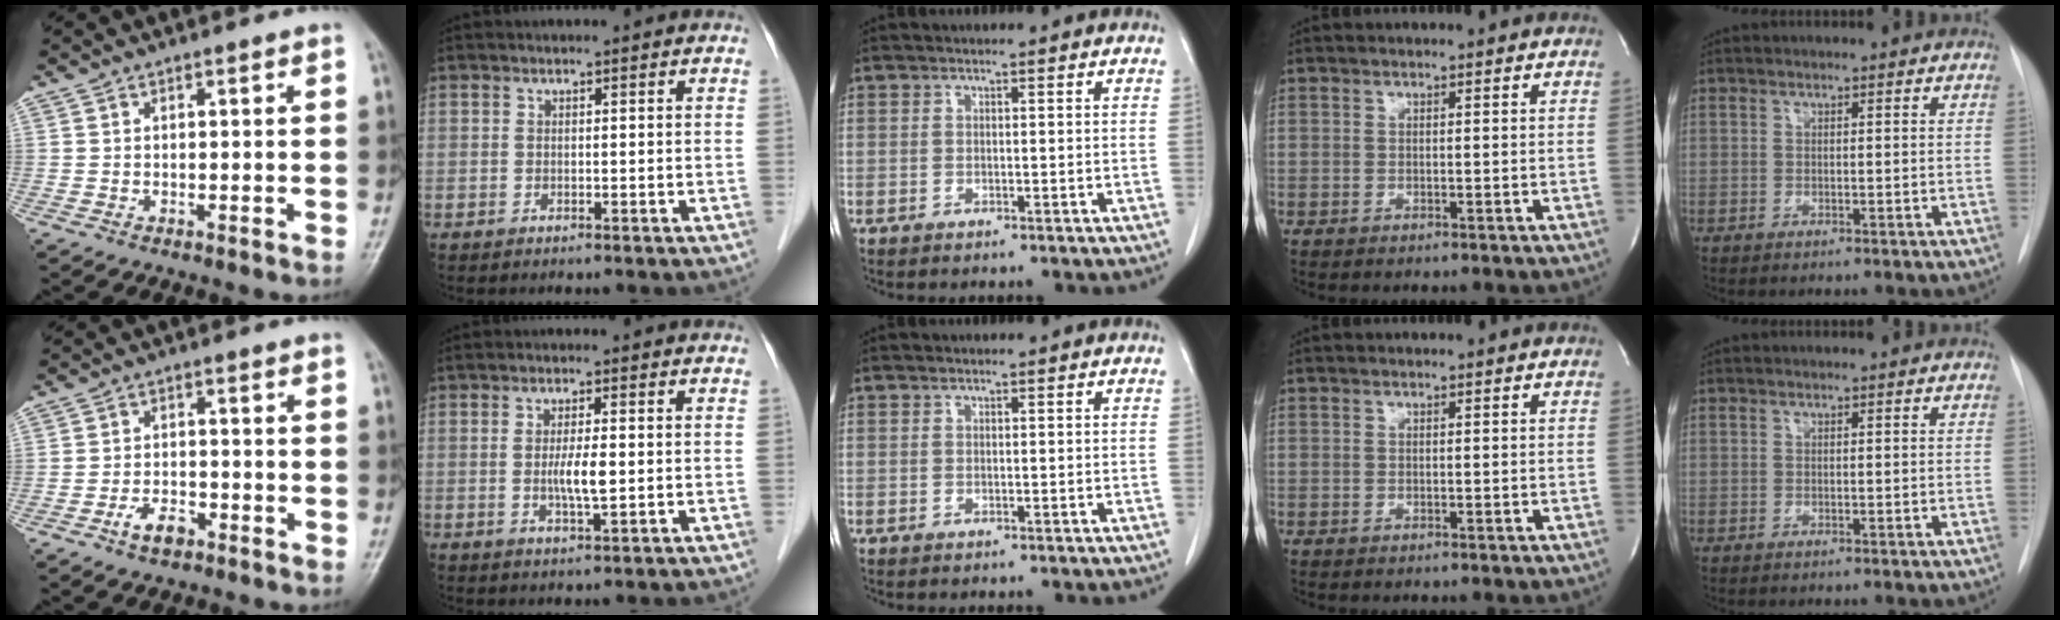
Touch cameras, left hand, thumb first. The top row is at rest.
{"thumb": {"total": 4.2, "force": [-2.5, 2.2, 2.5], "torque": [-0.039, 0.017, -0.046]}, "index": {"total": 4.0, "force": [-0.2, 0.3, 3.9], "torque": [-0.074, -0.006, -0.002]}}